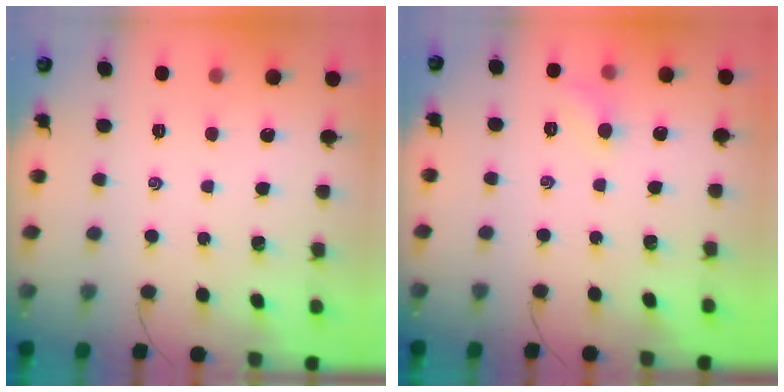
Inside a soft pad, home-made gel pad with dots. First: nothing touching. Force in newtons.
{"total": 5.3, "press": 5.0, "slide": 1.7}